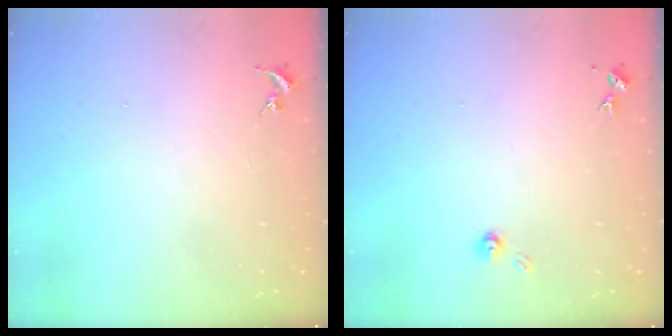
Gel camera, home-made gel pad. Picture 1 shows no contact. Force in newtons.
{"total": 3.4, "press": 3.4, "slide": 0.5}